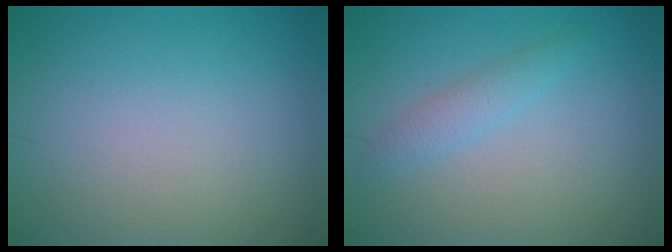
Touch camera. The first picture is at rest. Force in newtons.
{"total": 1.7, "press": 1.7, "slide": 0.1}